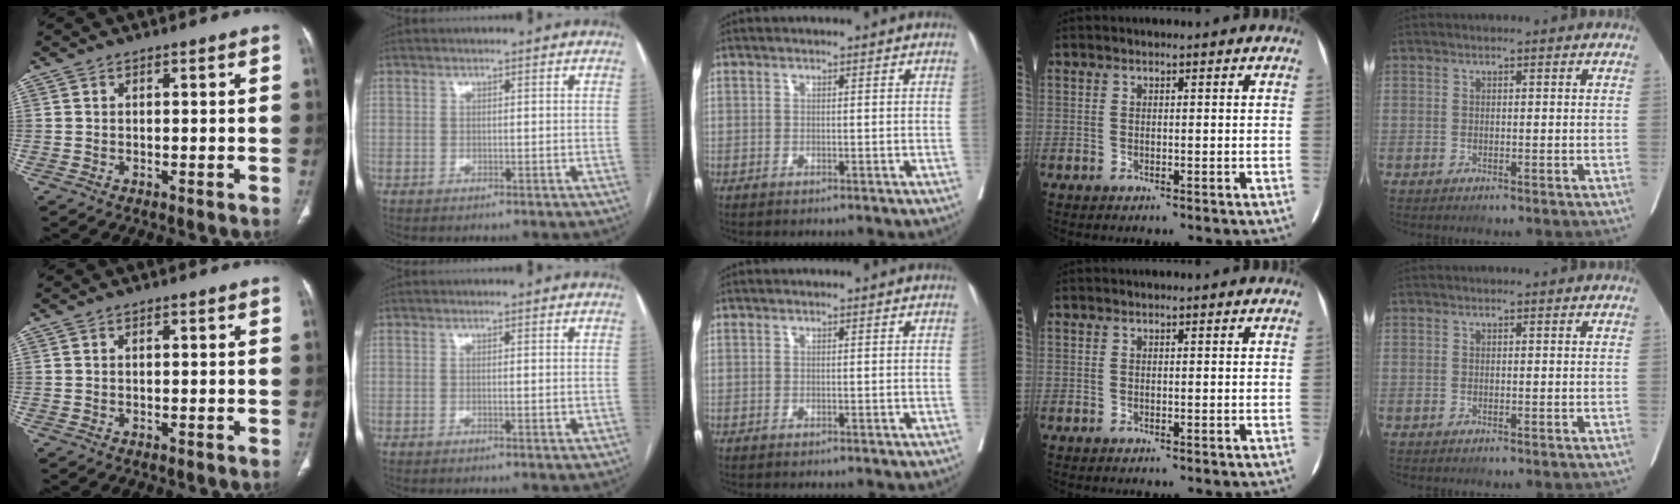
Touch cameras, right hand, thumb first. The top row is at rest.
{"thumb": {"total": 0.7, "force": [0.3, 0.3, 0.6], "torque": [-0.008, 0.000, 0.005]}, "index": {"total": 1.2, "force": [-0.1, 0.2, 1.2], "torque": [-0.019, -0.004, 0.000]}}